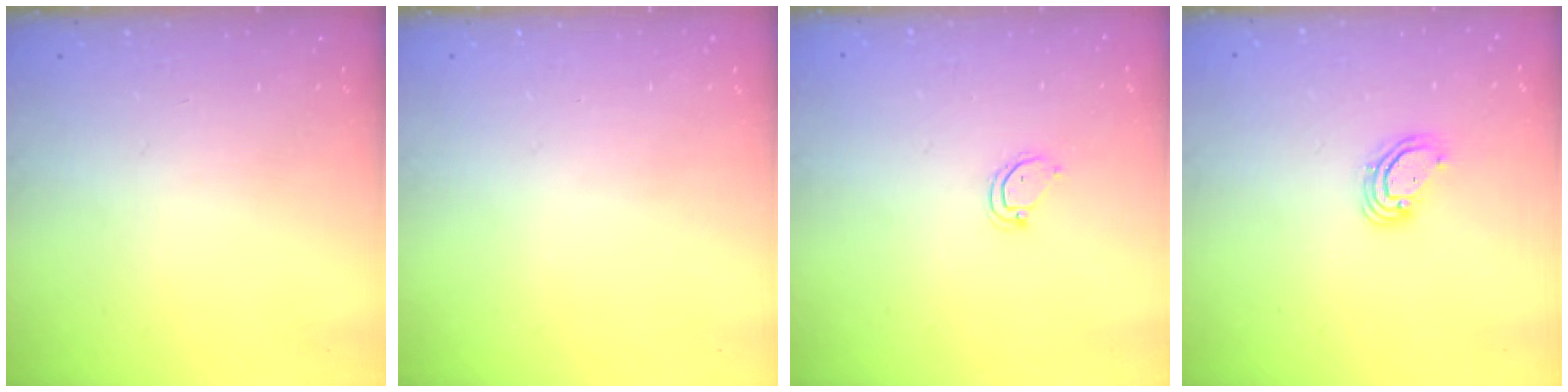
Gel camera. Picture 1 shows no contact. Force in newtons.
{"total": 0.0}
{"total": 3.9, "press": 3.9, "slide": 0.3}
{"total": 4.1, "press": 4.1, "slide": 0.3}